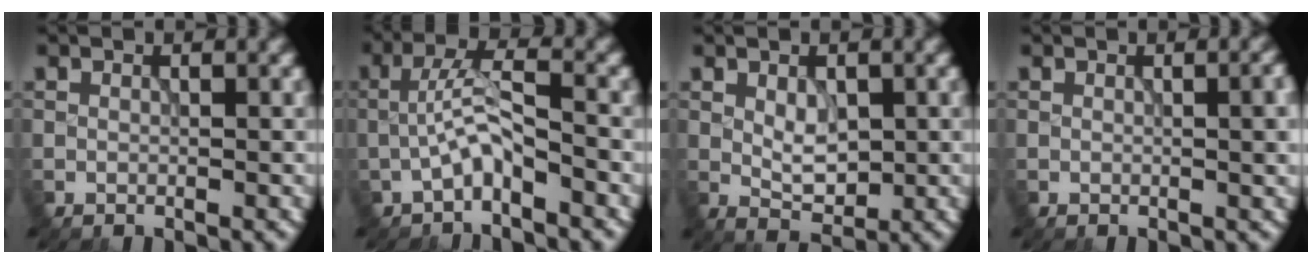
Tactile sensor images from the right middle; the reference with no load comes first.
{"total": 3.2, "force": [-1.4, 0.8, 2.7], "torque": [-0.055, 0.015, -0.035]}
{"total": 2.7, "force": [0.3, 1.6, 2.1], "torque": [-0.034, -0.002, 0.008]}
{"total": 2.7, "force": [0.2, 0.8, 2.5], "torque": [-0.023, 0.003, 0.009]}